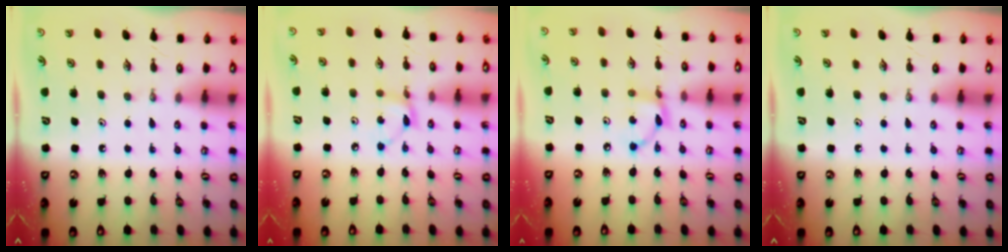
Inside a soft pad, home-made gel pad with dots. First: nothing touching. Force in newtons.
{"total": 3.0, "press": 3.0, "slide": 0.2}
{"total": 6.8, "press": 6.8, "slide": 0.2}
{"total": 0.0}